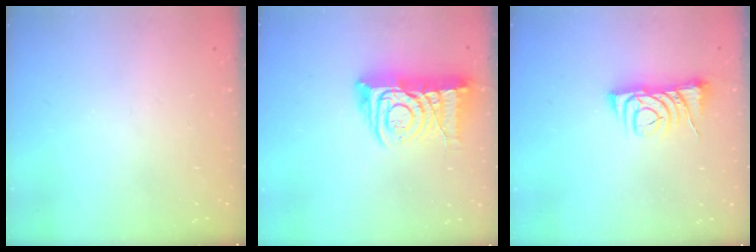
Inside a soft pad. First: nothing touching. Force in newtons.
{"total": 13.5, "press": 13.4, "slide": 1.5}
{"total": 9.8, "press": 9.7, "slide": 1.1}